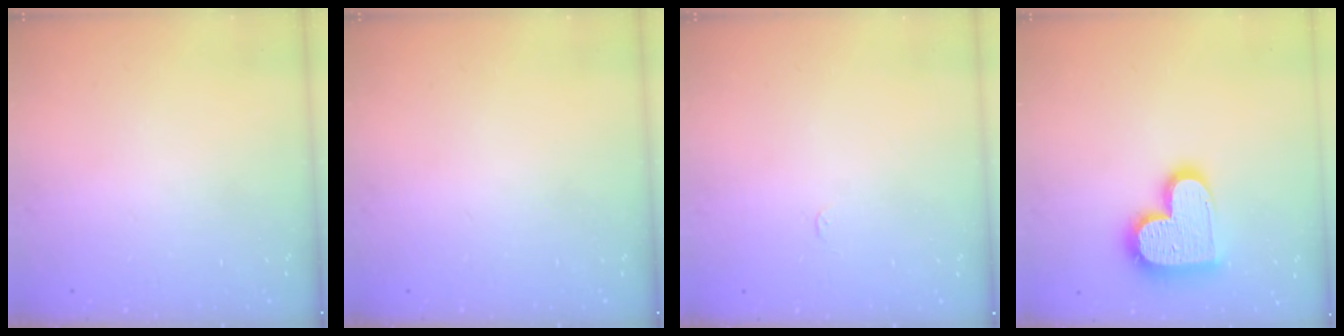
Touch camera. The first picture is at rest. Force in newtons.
{"total": 0.0}
{"total": 2.4, "press": 2.4, "slide": 0.3}
{"total": 17.1, "press": 17.1, "slide": 1.1}